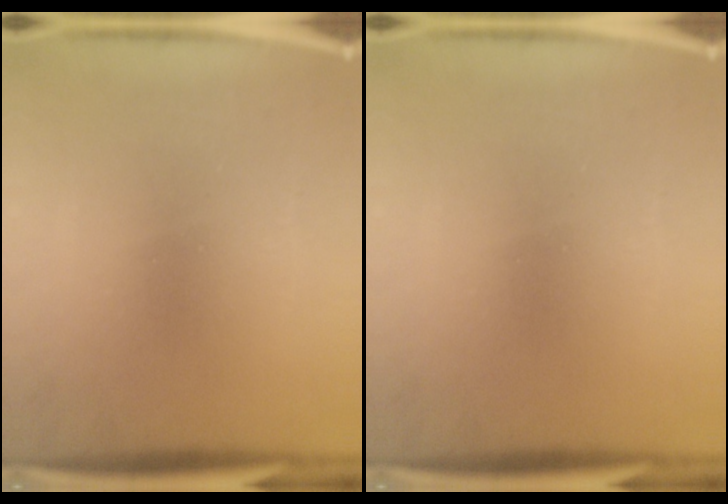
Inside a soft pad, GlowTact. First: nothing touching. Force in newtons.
{"total": 0.0}